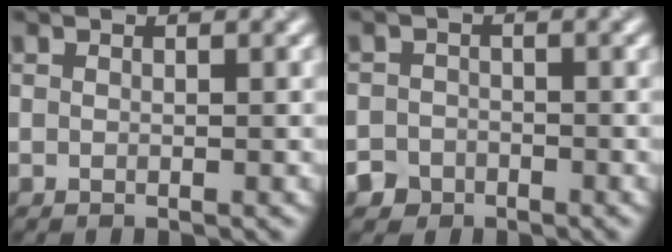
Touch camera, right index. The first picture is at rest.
{"total": 2.5, "force": [-1.7, 1.9, 0.1], "torque": [0.017, 0.002, -0.031]}